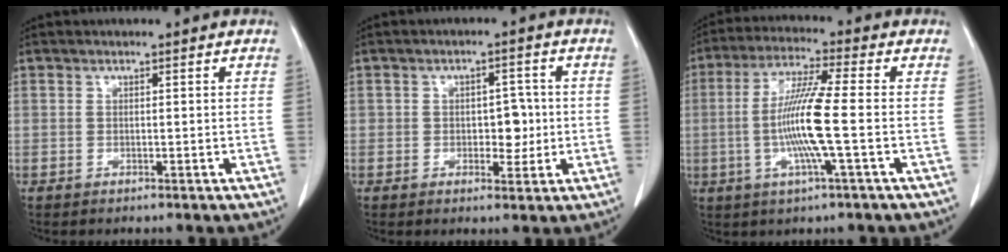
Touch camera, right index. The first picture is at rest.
{"total": 4.2, "force": [-0.4, 2.6, 3.2], "torque": [-0.034, 0.008, -0.002]}
{"total": 10.4, "force": [-1.6, -0.5, 10.3], "torque": [-0.203, -0.003, -0.037]}